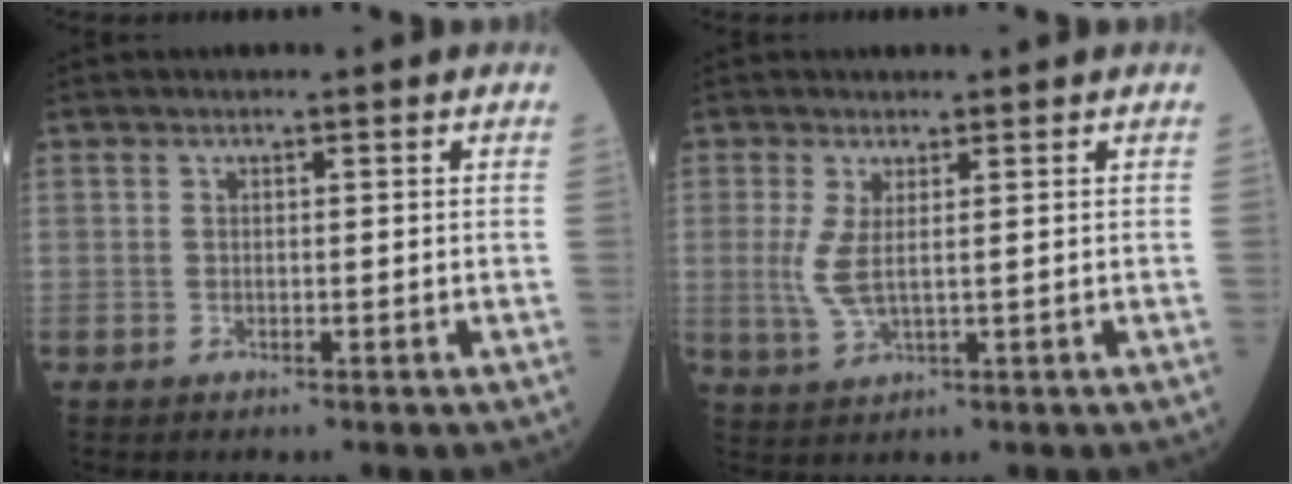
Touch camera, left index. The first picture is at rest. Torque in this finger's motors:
{"motor_torque": [0.92, -0.33, 0.33, 0.08]}